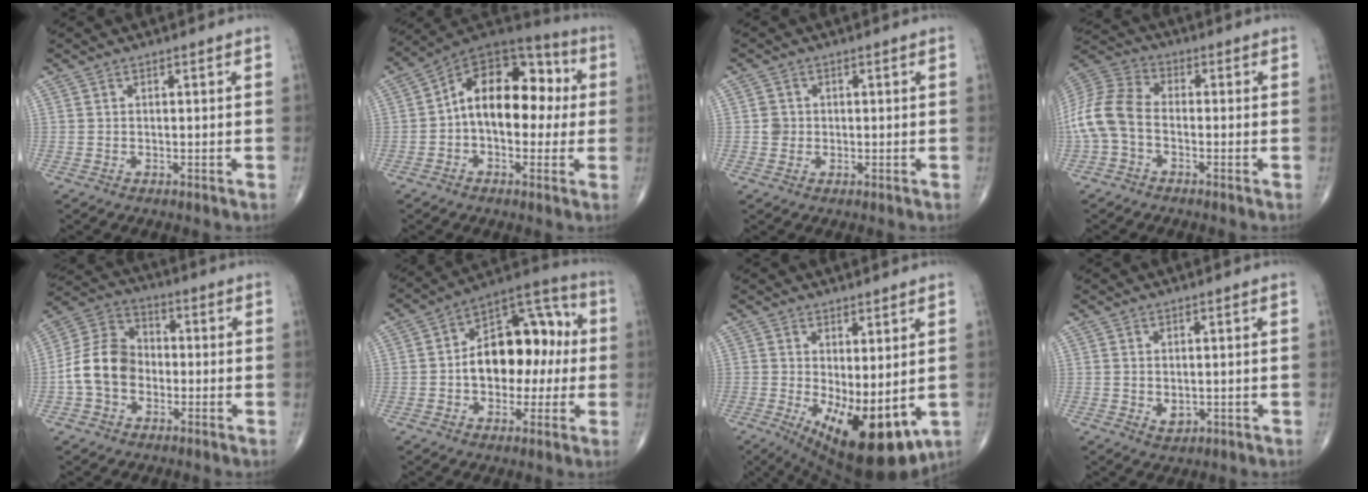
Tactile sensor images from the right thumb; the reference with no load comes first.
{"total": 17.3, "force": [0.7, 10.8, 13.5], "torque": [-0.164, 0.048, -0.002]}
{"total": 2.2, "force": [0.0, 2.1, 0.7], "torque": [0.000, 0.005, -0.001]}
{"total": 10.8, "force": [-2.2, 7.0, 7.9], "torque": [-0.168, 0.031, -0.057]}
{"total": 11.3, "force": [-2.0, 8.7, 6.9], "torque": [-0.120, 0.038, -0.050]}
{"total": 17.6, "force": [0.0, 10.9, 13.9], "torque": [-0.165, 0.044, -0.005]}
{"total": 15.2, "force": [-3.0, 6.3, 13.6], "torque": [-0.196, -0.032, -0.022]}
{"total": 2.1, "force": [-0.1, 1.5, 1.5], "torque": [-0.018, -0.005, 0.005]}